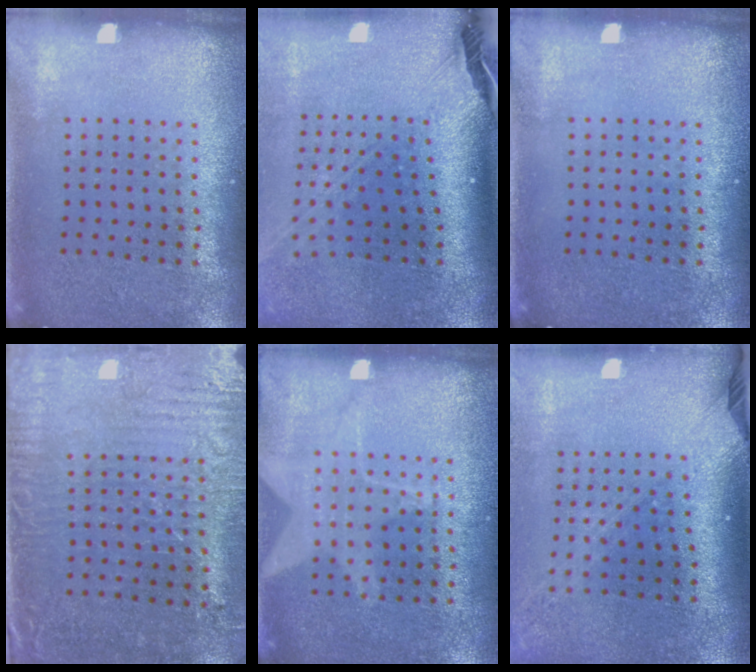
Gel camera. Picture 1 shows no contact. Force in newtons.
{"total": 2.8, "press": 2.1, "slide": 1.9}
{"total": 0.0}
{"total": 3.2, "press": 2.8, "slide": 1.6}
{"total": 1.1, "press": 1.0, "slide": 0.4}
{"total": 2.2, "press": 1.6, "slide": 1.5}